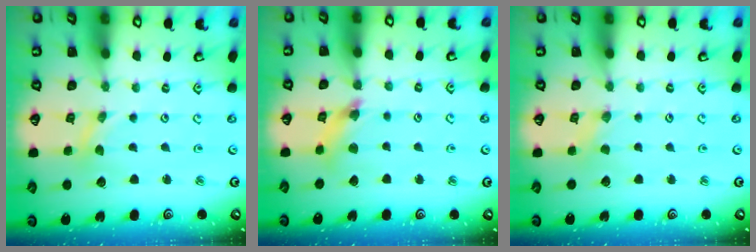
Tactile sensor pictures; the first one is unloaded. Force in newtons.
{"total": 7.2, "press": 7.2, "slide": 0.8}
{"total": 0.0}